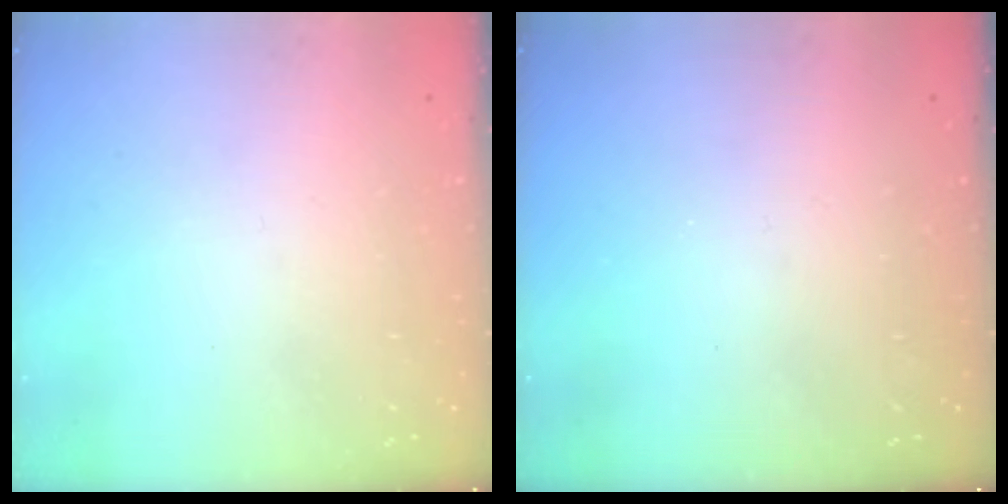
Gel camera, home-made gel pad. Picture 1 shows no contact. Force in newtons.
{"total": 0.0}